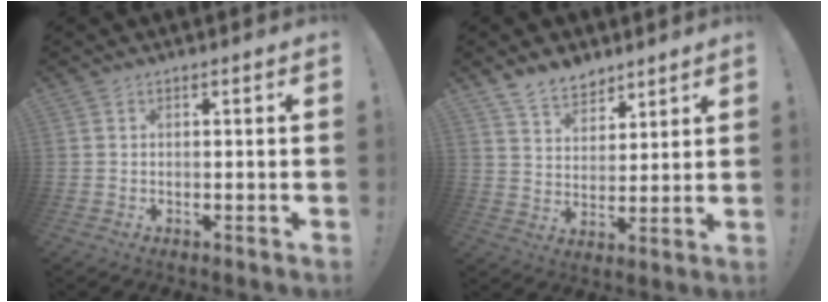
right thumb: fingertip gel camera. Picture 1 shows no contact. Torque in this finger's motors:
{"motor_torque": [0.11, 1.75, 0.49, 0.35, -0.02]}